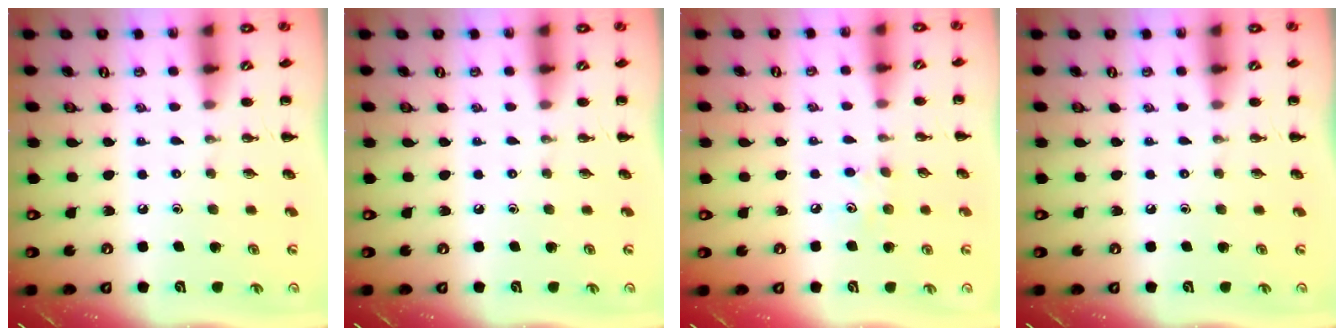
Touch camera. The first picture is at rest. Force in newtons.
{"total": 0.0}
{"total": 4.6, "press": 4.5, "slide": 1.2}
{"total": 0.0}